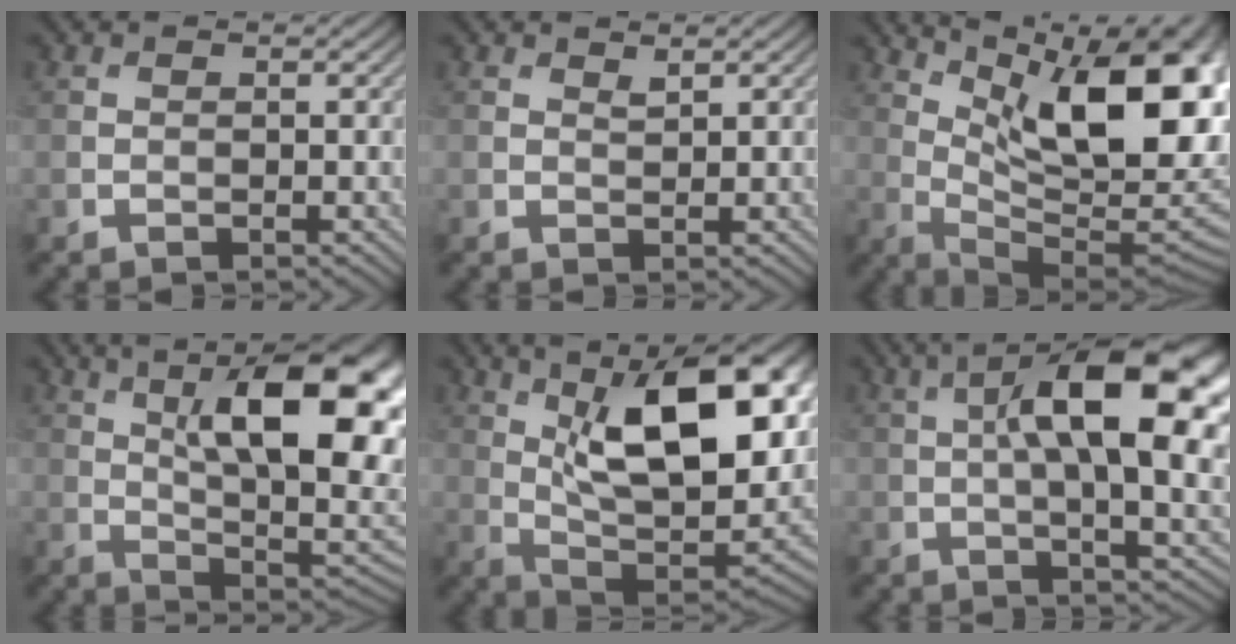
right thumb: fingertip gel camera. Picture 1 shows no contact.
{"total": 0.7, "force": [0.7, 0.1, 0.3], "torque": [-0.009, -0.005, 0.016]}
{"total": 16.8, "force": [6.3, 6.4, 14.2], "torque": [-0.202, 0.015, 0.108]}
{"total": 18.1, "force": [4.7, 7.2, 15.9], "torque": [-0.221, 0.033, 0.067]}
{"total": 18.8, "force": [5.5, 8.6, 15.7], "torque": [-0.240, 0.012, 0.085]}
{"total": 16.9, "force": [3.4, 6.3, 15.4], "torque": [-0.222, 0.029, 0.043]}